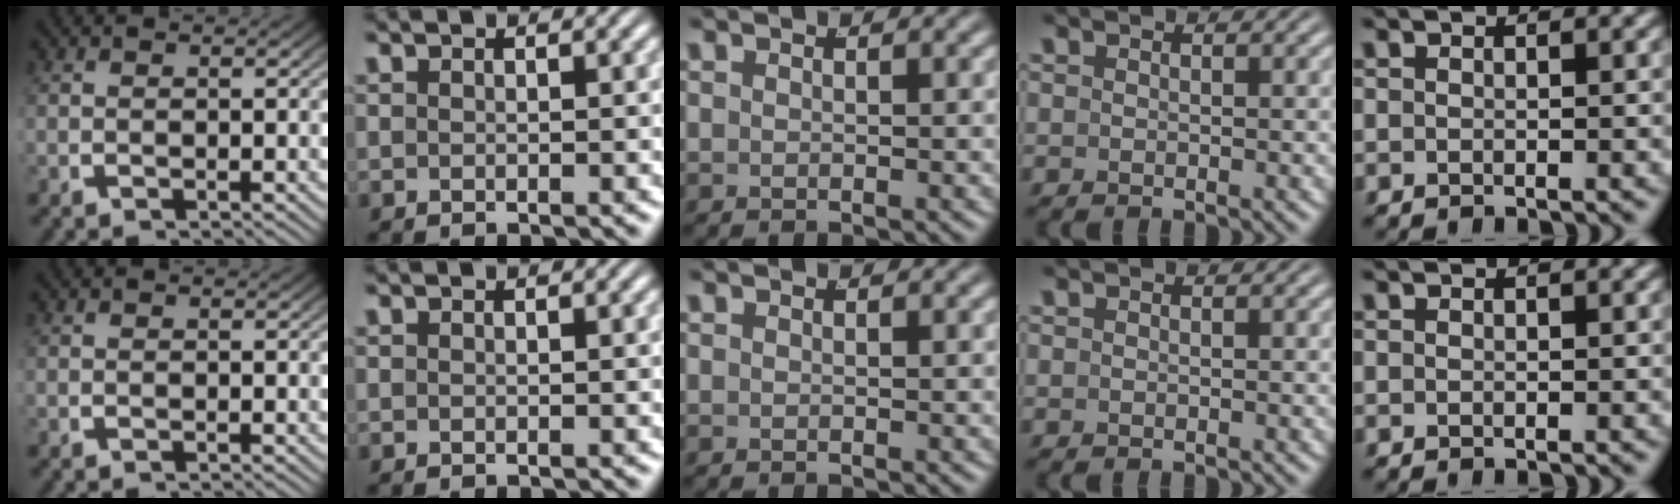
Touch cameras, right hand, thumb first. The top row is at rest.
{}